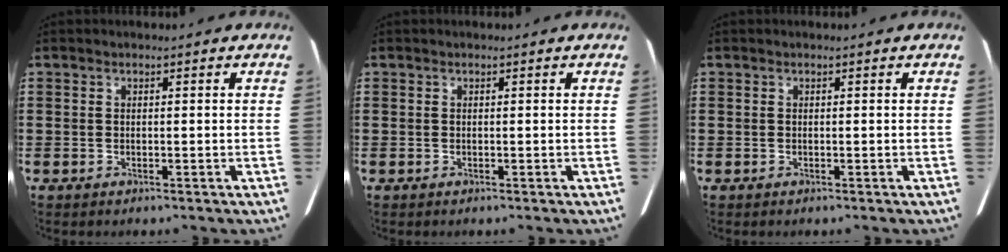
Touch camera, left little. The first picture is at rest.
{"total": 0.0}
{"total": 0.0}